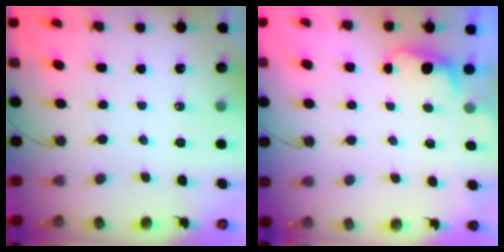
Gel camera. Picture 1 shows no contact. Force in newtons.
{"total": 0.8, "press": 0.4, "slide": 0.7}